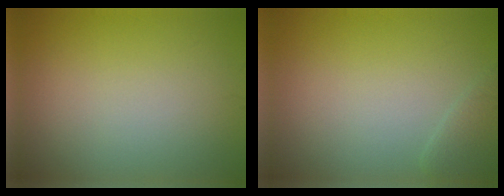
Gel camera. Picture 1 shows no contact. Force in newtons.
{"total": 1.4, "press": 1.4, "slide": 0.1}